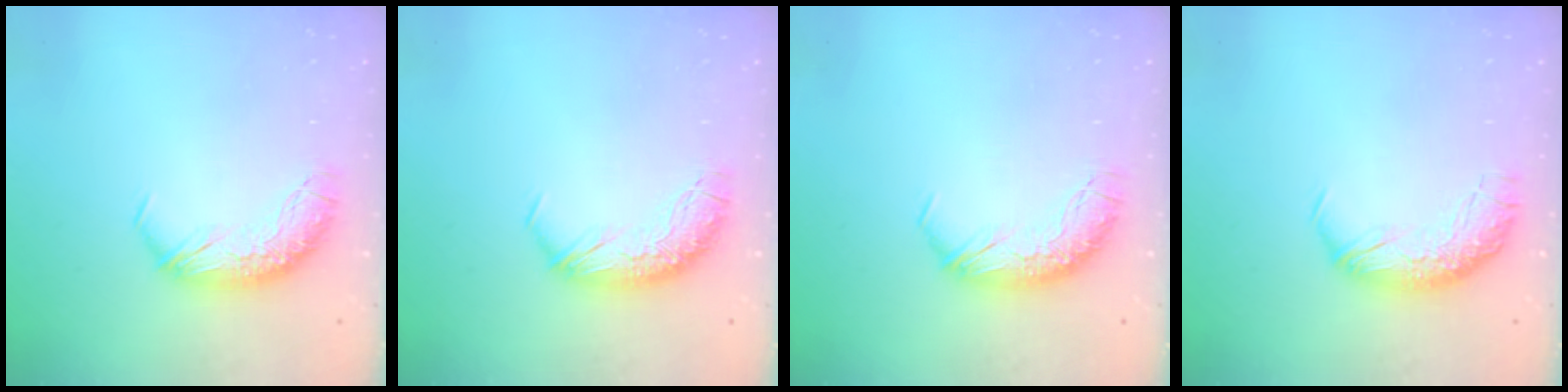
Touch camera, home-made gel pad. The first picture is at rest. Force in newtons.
{"total": 0.0}
{"total": 0.0}
{"total": 2.4, "press": 0.9, "slide": 2.2}